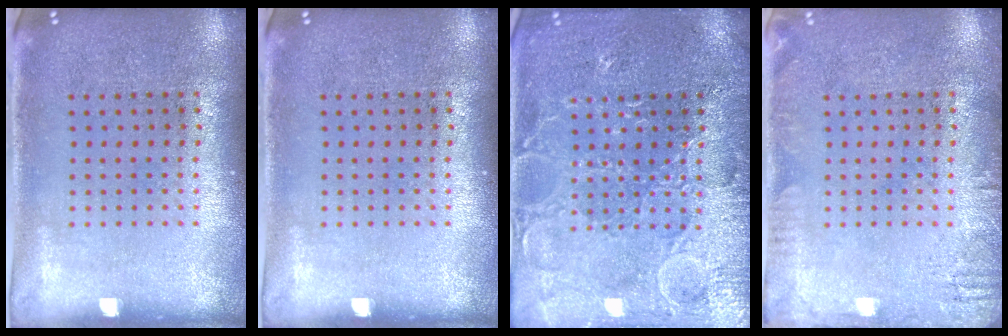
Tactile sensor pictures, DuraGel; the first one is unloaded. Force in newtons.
{"total": 0.0}
{"total": 5.1, "press": 5.0, "slide": 0.7}
{"total": 1.9, "press": 1.9, "slide": 0.3}